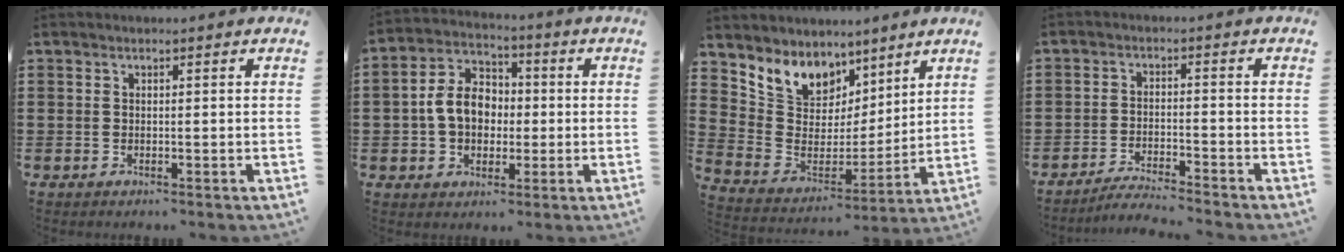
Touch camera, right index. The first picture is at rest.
{"total": 8.3, "force": [-0.5, 6.3, 5.3], "torque": [-0.132, 0.015, -0.015]}
{"total": 7.8, "force": [6.0, 4.9, 0.9], "torque": [-0.063, -0.052, 0.110]}
{"total": 3.5, "force": [-3.4, -0.2, 0.6], "torque": [-0.013, 0.001, -0.070]}